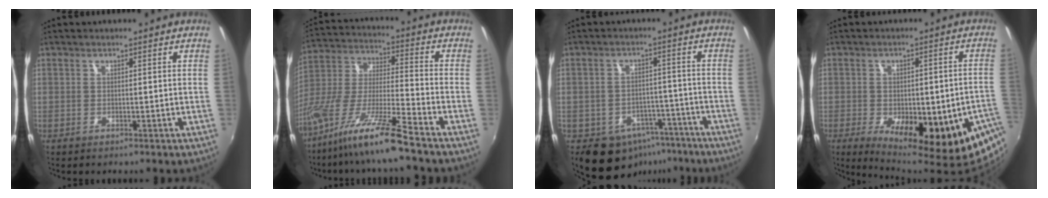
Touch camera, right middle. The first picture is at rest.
{"total": 15.3, "force": [-11.1, 0.0, 10.6], "torque": [-0.210, -0.023, -0.215]}
{"total": 10.3, "force": [-6.2, 7.4, 3.6], "torque": [-0.073, 0.020, -0.062]}
{"total": 22.2, "force": [-9.8, 7.9, 18.3], "torque": [-0.265, -0.057, -0.115]}